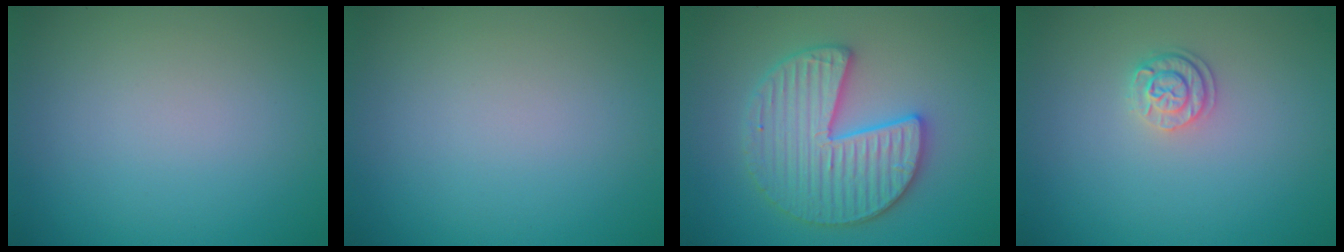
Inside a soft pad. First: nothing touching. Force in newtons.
{"total": 0.0}
{"total": 6.0, "press": 6.0, "slide": 0.9}
{"total": 1.9, "press": 1.7, "slide": 0.9}